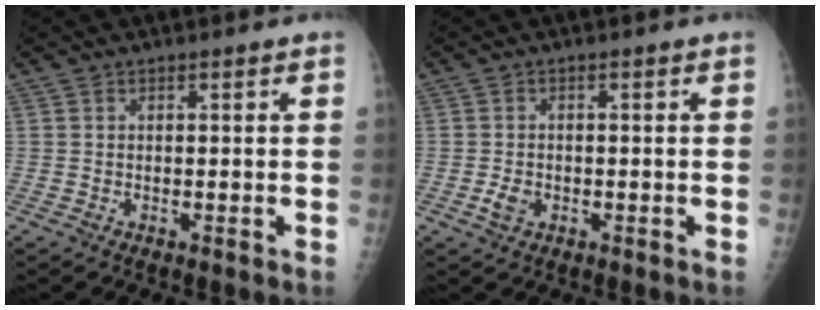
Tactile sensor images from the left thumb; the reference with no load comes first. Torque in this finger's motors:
{"motor_torque": [-0.06, 0.05, 0.12, 0.03, 0.00]}